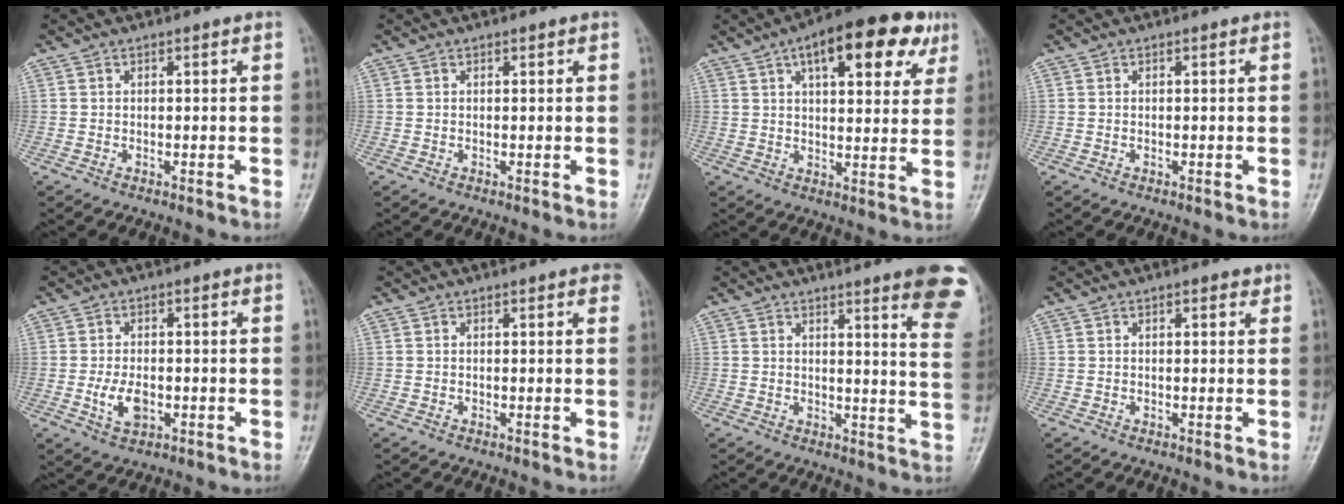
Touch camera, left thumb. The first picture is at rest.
{"total": 0.6, "force": [0.4, 0.3, 0.4], "torque": [-0.003, -0.001, 0.003]}
{"total": 17.4, "force": [8.4, 7.2, 13.5], "torque": [-0.156, -0.004, 0.113]}
{"total": 0.0}
{"total": 5.1, "force": [-1.2, 3.0, 3.9], "torque": [-0.071, -0.001, -0.018]}
{"total": 2.0, "force": [1.3, 0.7, 1.4], "torque": [-0.007, 0.003, 0.010]}
{"total": 13.4, "force": [8.5, 1.6, 10.2], "torque": [-0.097, -0.043, 0.083]}
{"total": 1.8, "force": [1.1, 0.8, 1.2], "torque": [-0.009, -0.003, 0.011]}